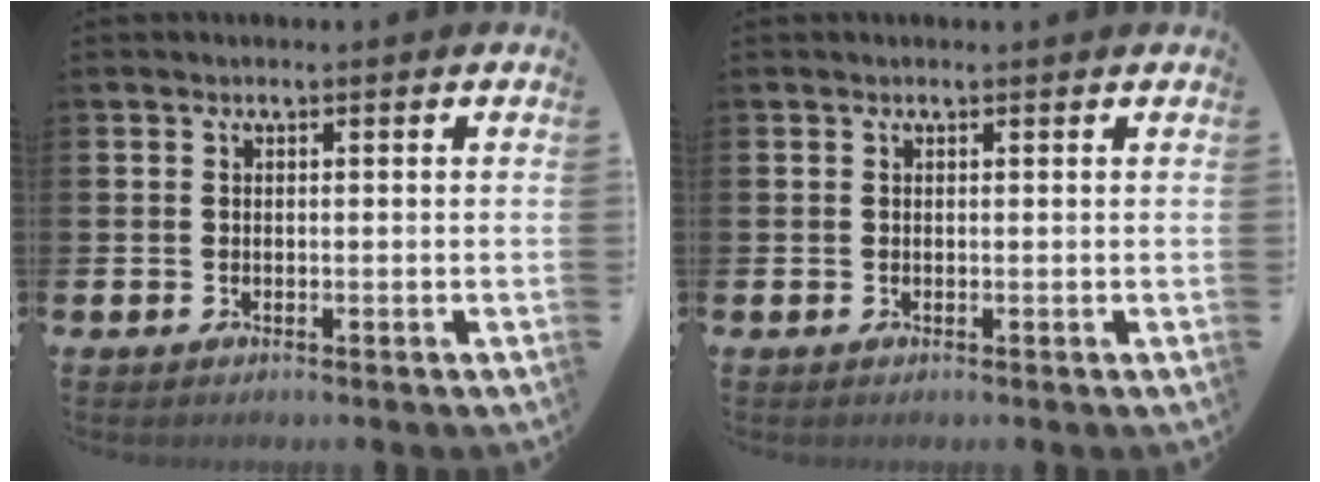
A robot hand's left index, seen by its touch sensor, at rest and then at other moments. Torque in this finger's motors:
{"motor_torque": [0.25, -0.28, -0.03, -0.01]}